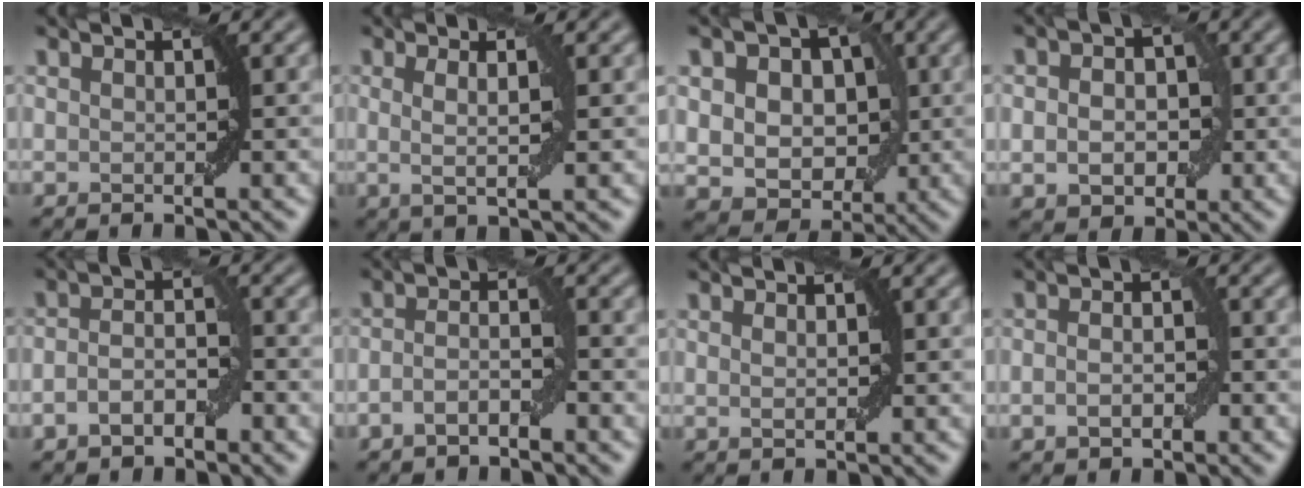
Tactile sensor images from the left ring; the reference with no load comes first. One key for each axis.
{"total": 2.6, "fx": 0.4, "fy": 0.4, "fz": 2.5, "tx": -0.044, "ty": -0.004, "tz": 0.005}
{"total": 8.5, "fx": 1.4, "fy": 6.5, "fz": 5.3, "tx": -0.061, "ty": 0.021, "tz": 0.008}
{"total": 4.4, "fx": -0.1, "fy": 3.2, "fz": 3.0, "tx": -0.038, "ty": -0.001, "tz": -0.005}
{"total": 3.1, "fx": -1.4, "fy": 1.5, "fz": 2.3, "tx": -0.044, "ty": 0.004, "tz": -0.028}
{"total": 2.4, "fx": -1.3, "fy": 0.7, "fz": 1.9, "tx": -0.040, "ty": 0.005, "tz": -0.029}
{"total": 0.8, "fx": 0.2, "fy": 0.3, "fz": 0.7, "tx": -0.014, "ty": 0.000, "tz": 0.005}
{"total": 2.3, "fx": -0.7, "fy": 1.3, "fz": 1.8, "tx": -0.029, "ty": 0.002, "tz": -0.012}